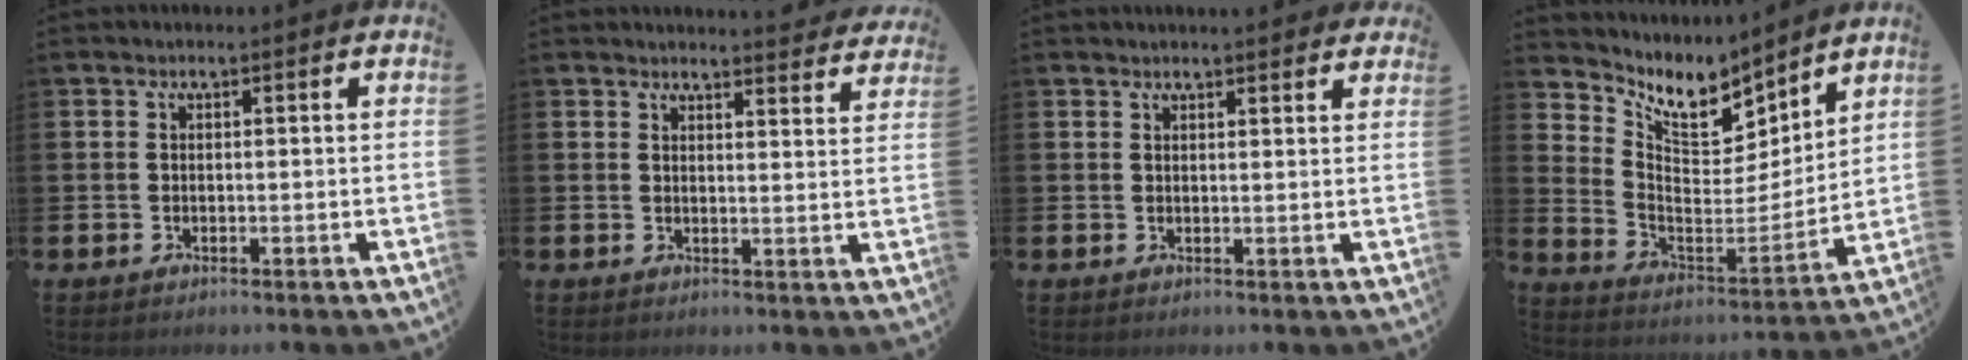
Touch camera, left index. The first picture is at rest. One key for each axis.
{"total": 3.4, "fx": 3.4, "fy": 0.1, "fz": 0.0, "tx": 0.013, "ty": -0.028, "tz": 0.058}
{"total": 2.0, "fx": 2.0, "fy": 0.2, "fz": 0.1, "tx": 0.006, "ty": -0.009, "tz": 0.033}
{"total": 9.3, "fx": 8.3, "fy": 3.4, "fz": 2.3, "tx": -0.088, "ty": -0.064, "tz": 0.151}